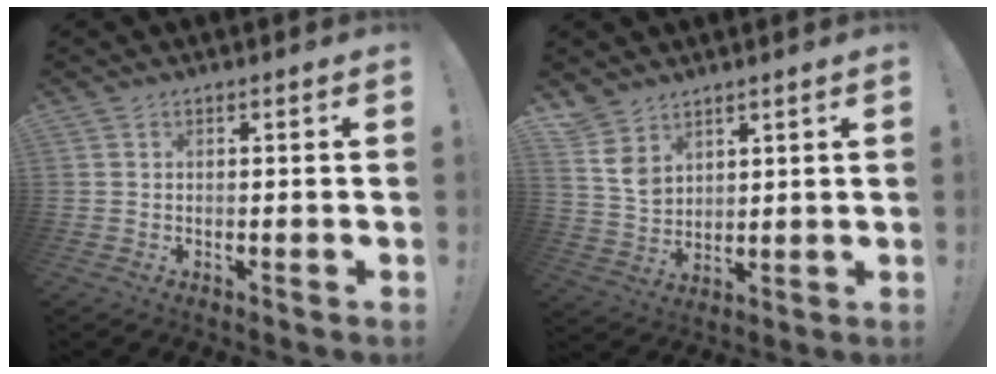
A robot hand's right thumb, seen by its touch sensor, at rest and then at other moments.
{"total": 7.6, "force": [5.1, 5.2, 2.3], "torque": [-0.047, -0.029, 0.104]}